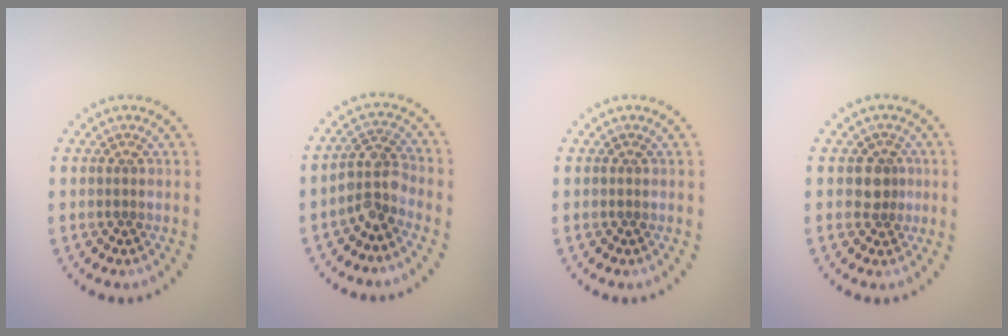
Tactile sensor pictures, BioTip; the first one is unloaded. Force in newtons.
{"total": 3.1, "press": 2.5, "slide": 1.9}
{"total": 0.0}
{"total": 2.1, "press": 1.7, "slide": 1.2}